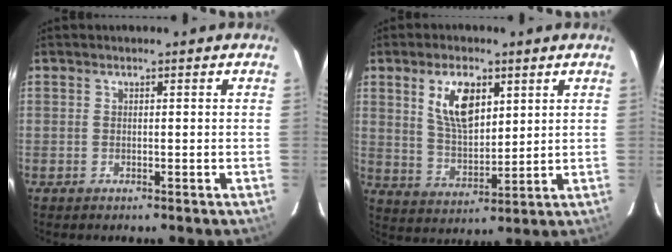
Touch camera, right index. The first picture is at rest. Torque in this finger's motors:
{"motor_torque": [0.29, 0.18, 0.60, 0.10]}